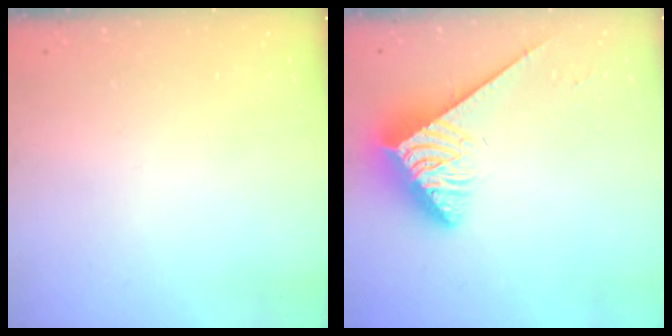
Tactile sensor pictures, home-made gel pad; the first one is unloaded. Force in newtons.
{"total": 4.0, "press": 3.9, "slide": 0.7}